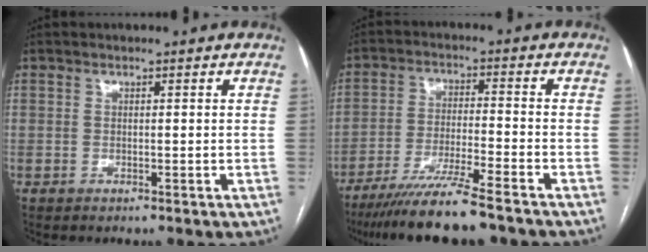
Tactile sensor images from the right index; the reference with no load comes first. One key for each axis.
{"total": 10.8, "fx": -8.7, "fy": -0.3, "fz": 6.4, "tx": -0.106, "ty": -0.033, "tz": -0.150}